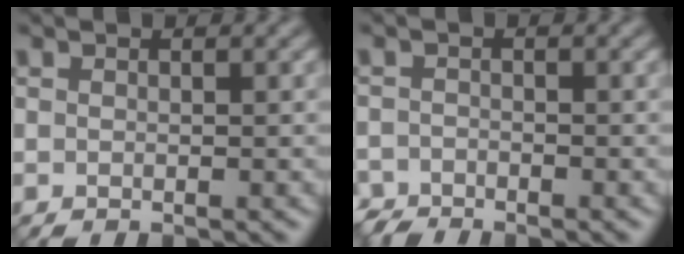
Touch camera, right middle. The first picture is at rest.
{"total": 1.8, "force": [-1.6, 0.3, -0.5], "torque": [0.014, -0.002, -0.039]}